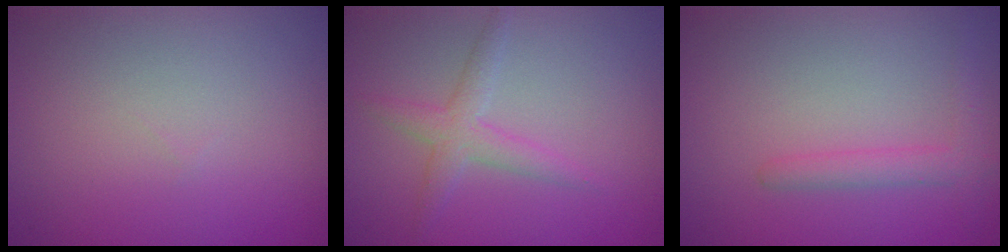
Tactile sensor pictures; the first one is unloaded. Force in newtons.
{"total": 2.2, "press": 2.2, "slide": 0.1}
{"total": 2.0, "press": 2.0, "slide": 0.2}